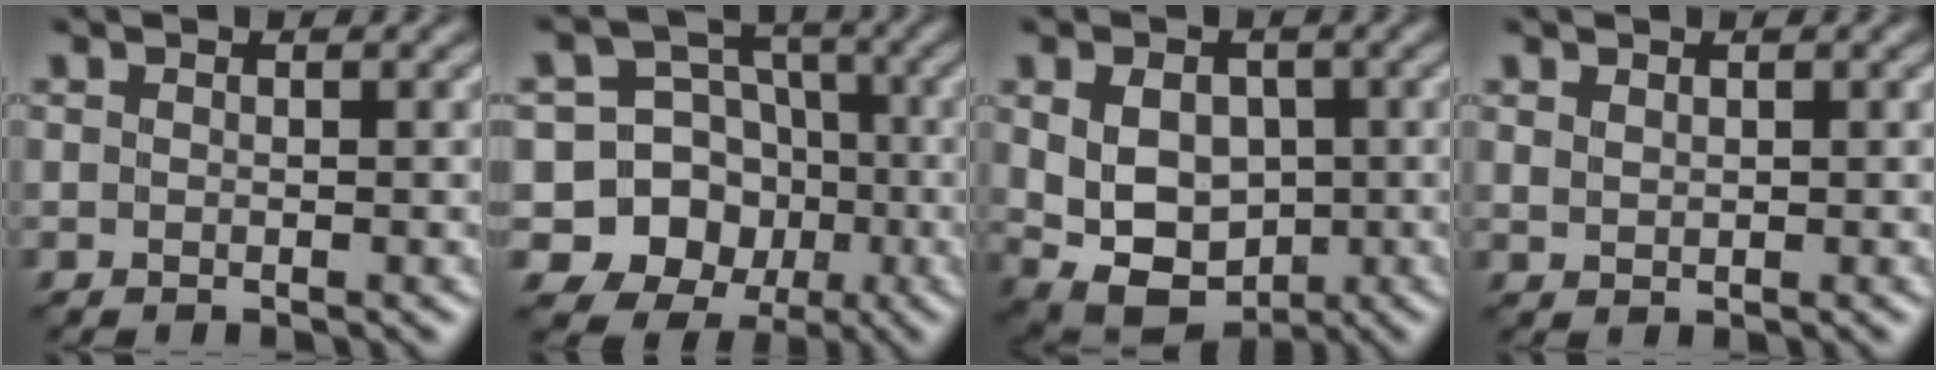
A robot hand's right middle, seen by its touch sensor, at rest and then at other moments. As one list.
[{"total": 12.1, "force": [-3.6, 11.2, 2.8], "torque": [-0.063, -0.004, -0.072]}, {"total": 6.7, "force": [0.2, 5.0, 4.4], "torque": [-0.084, -0.016, 0.020]}, {"total": 0.9, "force": [0.6, 0.5, 0.4], "torque": [-0.013, -0.002, 0.018]}]